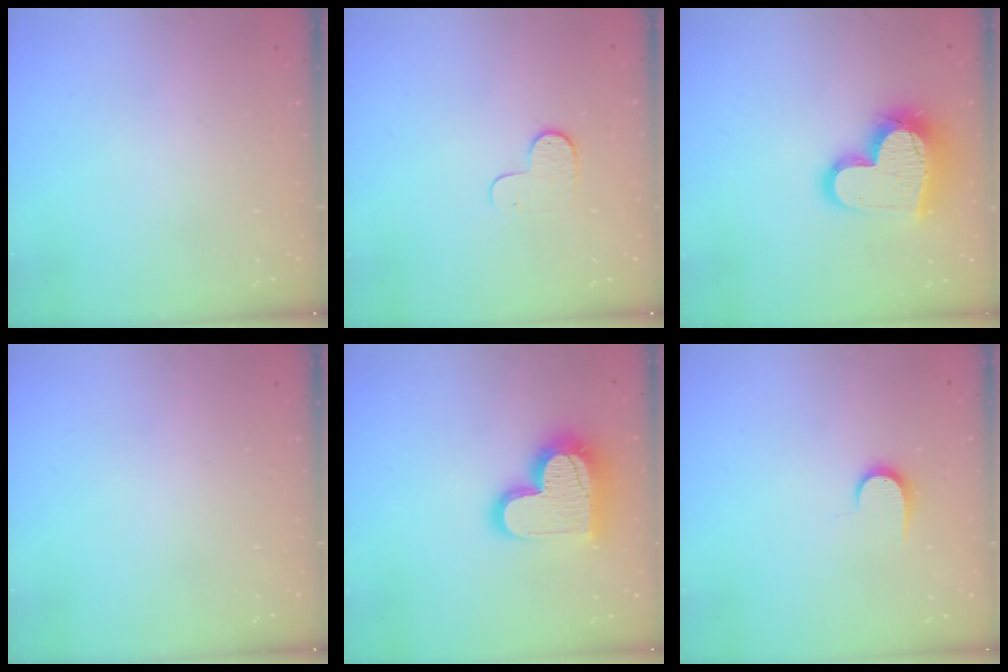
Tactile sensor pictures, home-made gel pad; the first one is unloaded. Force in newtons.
{"total": 6.6, "press": 6.6, "slide": 0.7}
{"total": 20.1, "press": 20.0, "slide": 1.3}
{"total": 0.0}
{"total": 18.4, "press": 18.4, "slide": 1.4}
{"total": 6.0, "press": 6.0, "slide": 0.6}